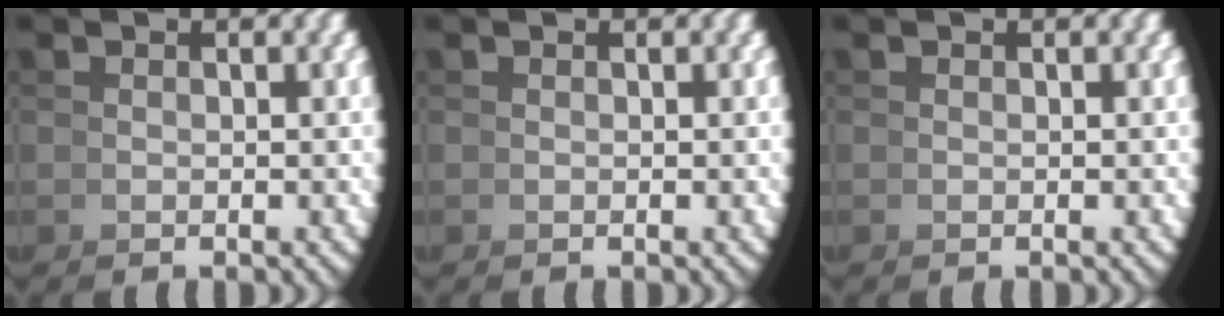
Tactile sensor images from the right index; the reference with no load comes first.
{"total": 0.0}
{"total": 0.0}